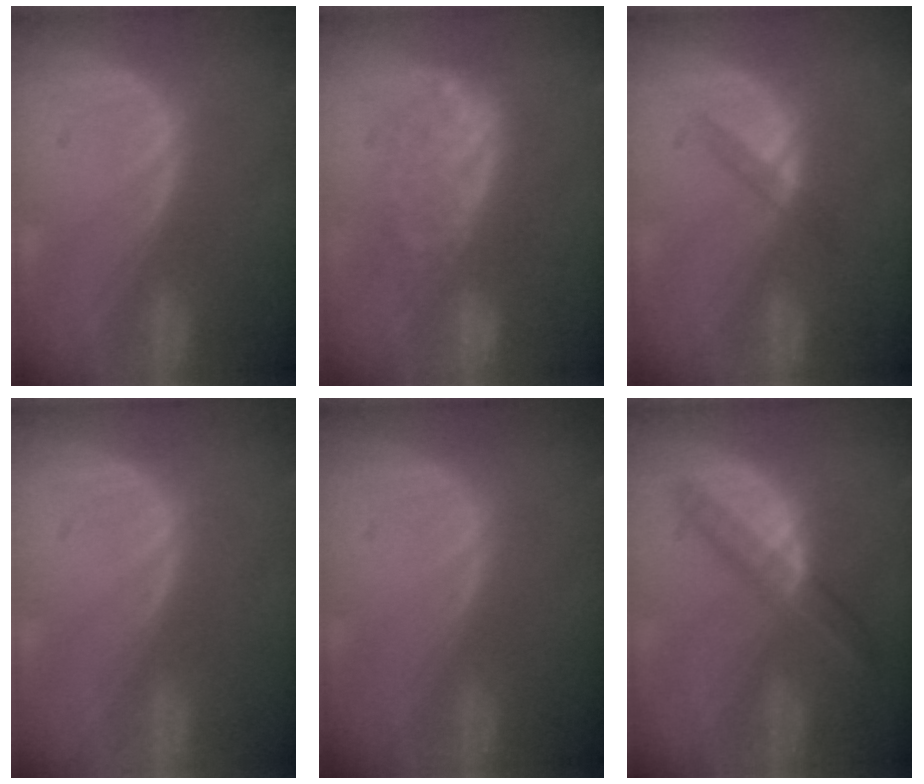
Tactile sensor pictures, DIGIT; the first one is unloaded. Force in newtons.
{"total": 7.7, "press": 7.7, "slide": 0.3}
{"total": 2.3, "press": 2.0, "slide": 1.0}
{"total": 0.0}
{"total": 0.0}
{"total": 6.8, "press": 5.8, "slide": 3.5}